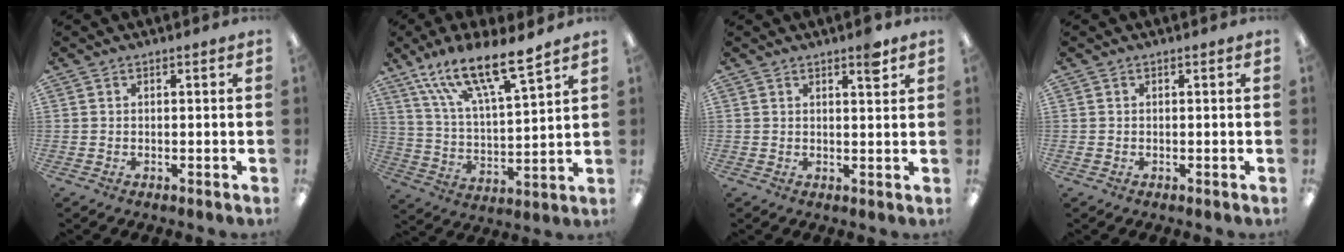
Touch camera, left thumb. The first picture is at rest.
{"total": 16.0, "force": [12.5, 3.7, 9.4], "torque": [-0.172, -0.073, 0.213]}
{"total": 3.7, "force": [2.7, 0.8, 2.4], "torque": [-0.030, -0.011, 0.041]}
{"total": 0.5, "force": [0.0, 0.4, 0.2], "torque": [-0.005, 0.004, -0.001]}